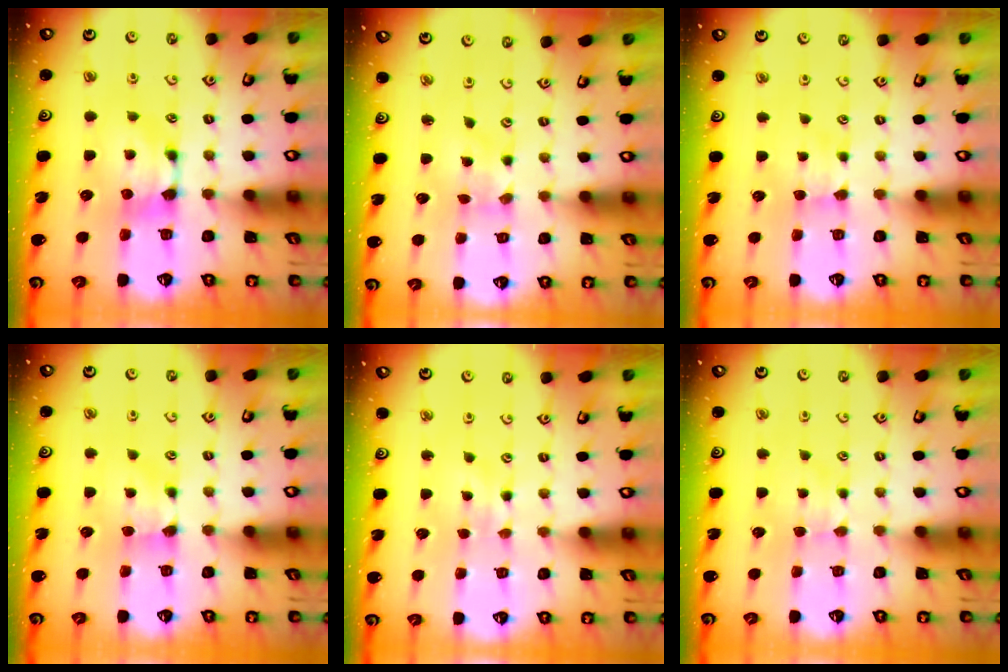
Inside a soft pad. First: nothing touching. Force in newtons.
{"total": 3.5, "press": 3.3, "slide": 0.9}
{"total": 2.4, "press": 2.3, "slide": 0.6}
{"total": 1.2, "press": 1.1, "slide": 0.4}
{"total": 2.2, "press": 2.1, "slide": 0.4}
{"total": 2.2, "press": 2.2, "slide": 0.5}